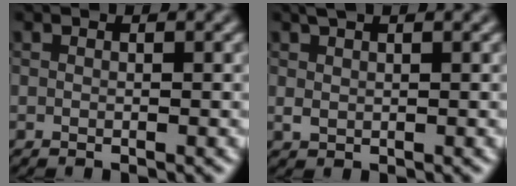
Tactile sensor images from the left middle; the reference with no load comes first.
{"total": 1.5, "force": [1.0, 0.8, 0.9], "torque": [-0.021, 0.003, 0.021]}